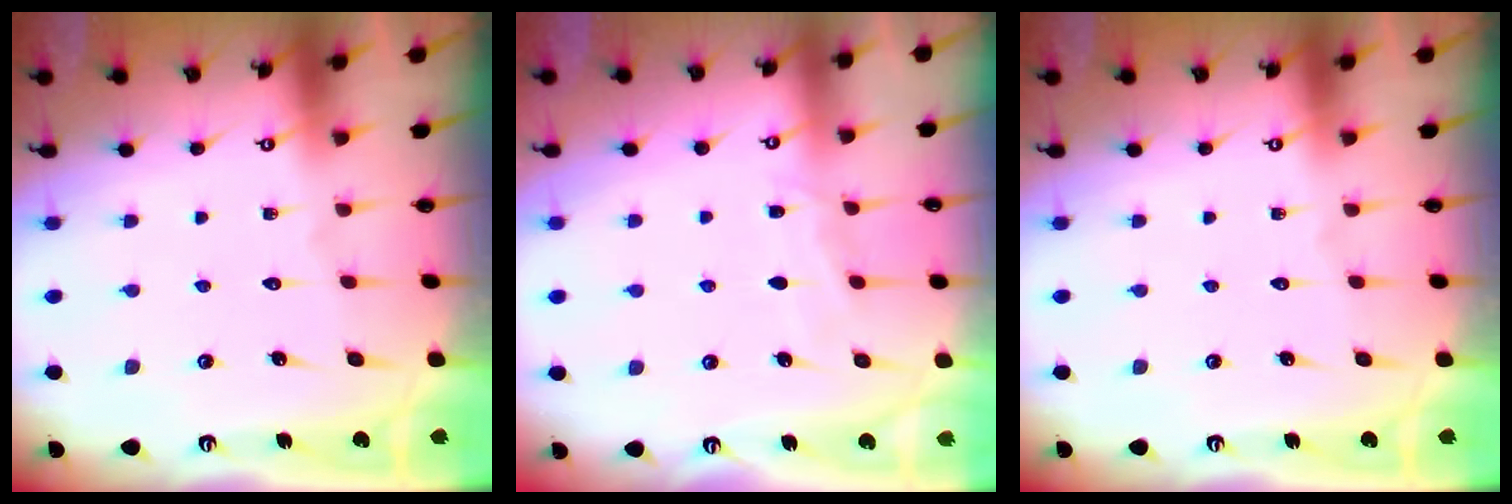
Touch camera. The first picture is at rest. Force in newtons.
{"total": 5.3, "press": 5.3, "slide": 0.6}
{"total": 0.0}